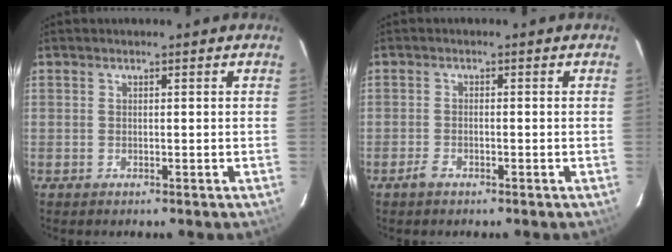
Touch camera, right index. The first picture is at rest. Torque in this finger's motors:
{"motor_torque": [0.30, 0.01, 0.09, 0.02]}